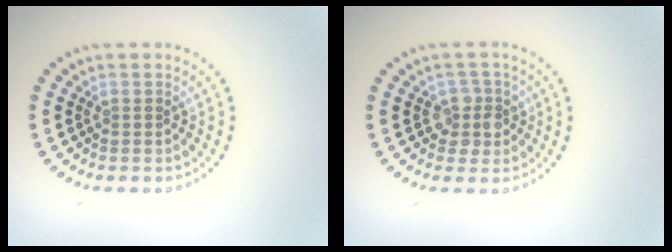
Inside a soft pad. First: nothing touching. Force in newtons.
{"total": 2.3, "press": 2.0, "slide": 1.1}